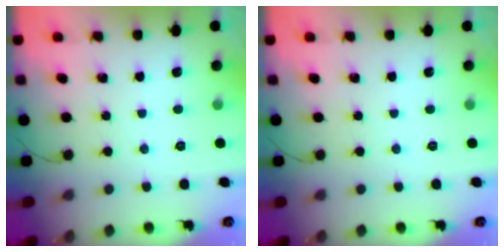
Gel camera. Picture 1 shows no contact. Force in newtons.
{"total": 0.0}